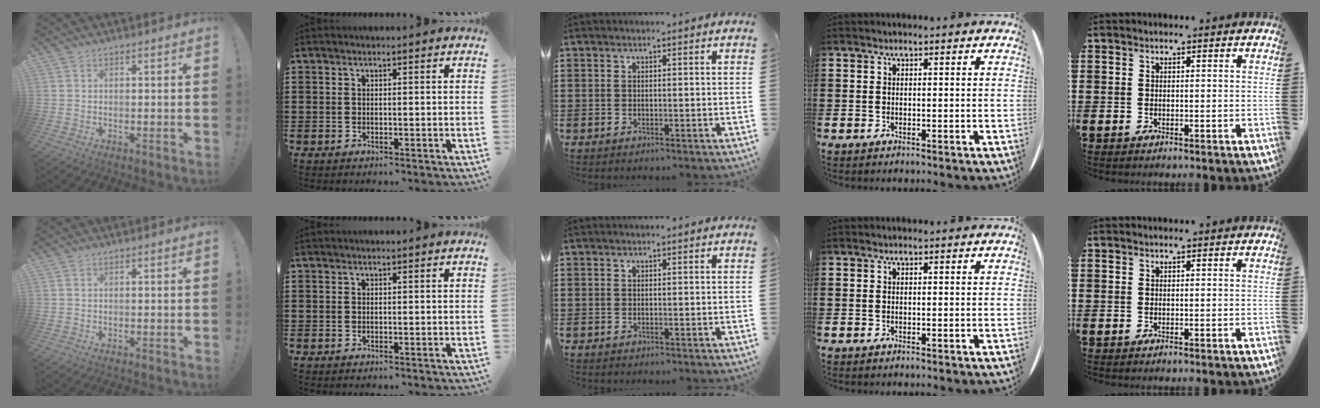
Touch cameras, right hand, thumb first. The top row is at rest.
{}